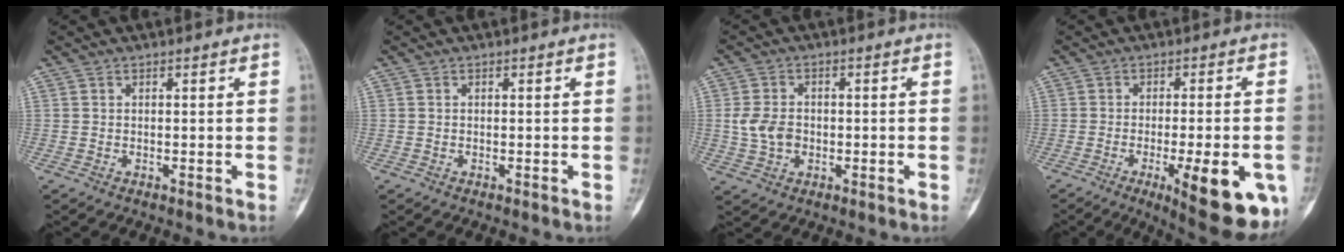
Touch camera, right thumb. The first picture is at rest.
{"total": 0.0}
{"total": 5.6, "force": [-0.5, 4.1, 3.7], "torque": [-0.059, 0.005, -0.008]}
{"total": 16.6, "force": [-6.2, 4.4, 14.8], "torque": [-0.145, -0.002, -0.072]}